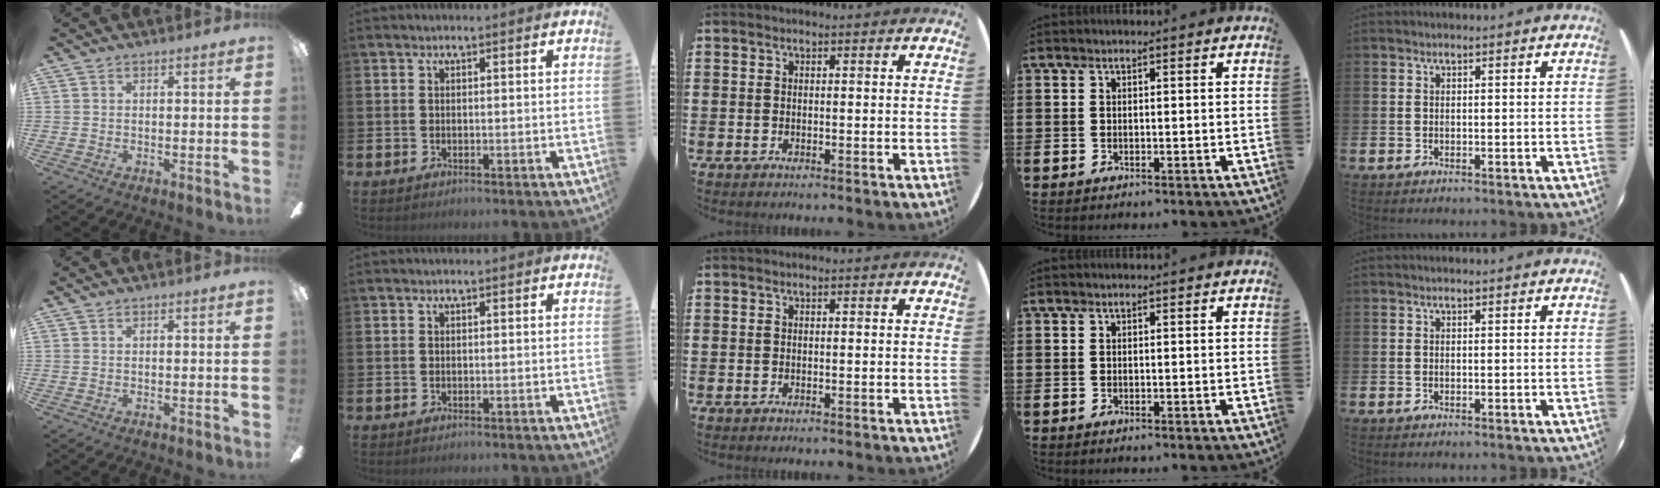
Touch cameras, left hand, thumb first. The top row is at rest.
{}